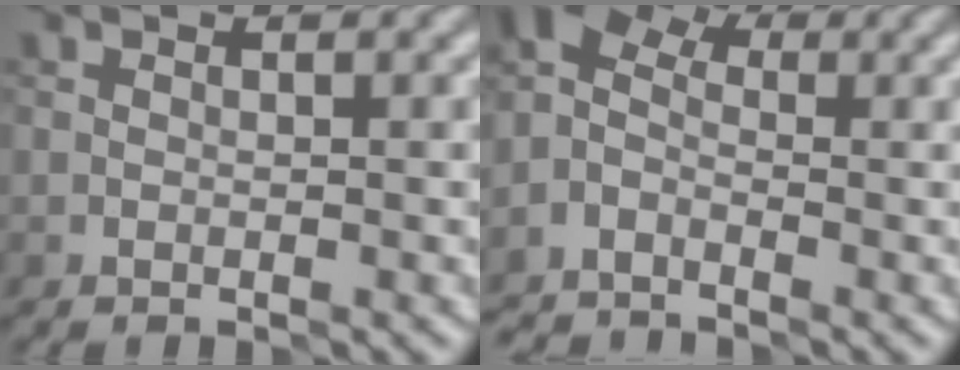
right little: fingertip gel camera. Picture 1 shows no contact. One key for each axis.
{"total": 4.8, "fx": -2.3, "fy": 3.0, "fz": 2.9, "tx": -0.067, "ty": 0.005, "tz": -0.063}